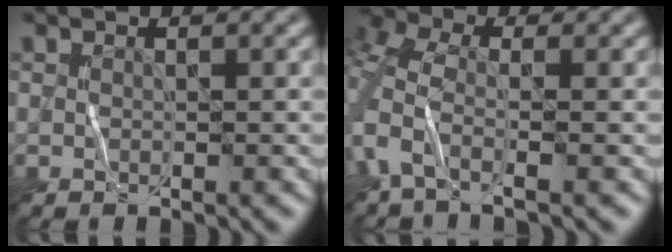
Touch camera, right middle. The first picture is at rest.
{"total": 4.2, "force": [-0.7, 2.0, 3.6], "torque": [-0.096, -0.001, -0.030]}